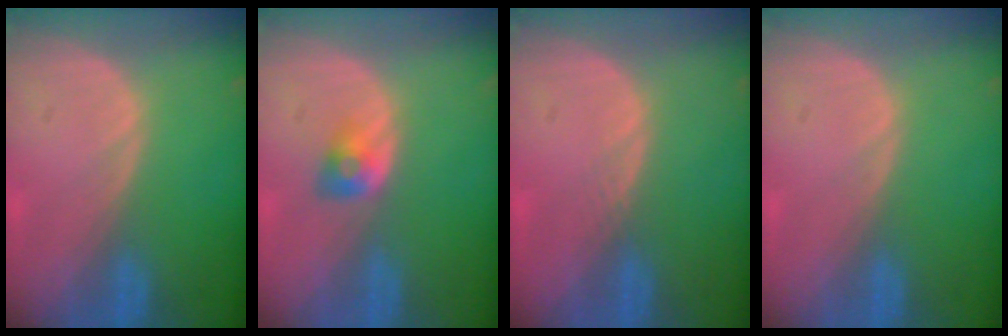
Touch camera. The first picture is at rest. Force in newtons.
{"total": 2.7, "press": 2.4, "slide": 1.2}
{"total": 0.7, "press": 0.6, "slide": 0.3}
{"total": 0.0}